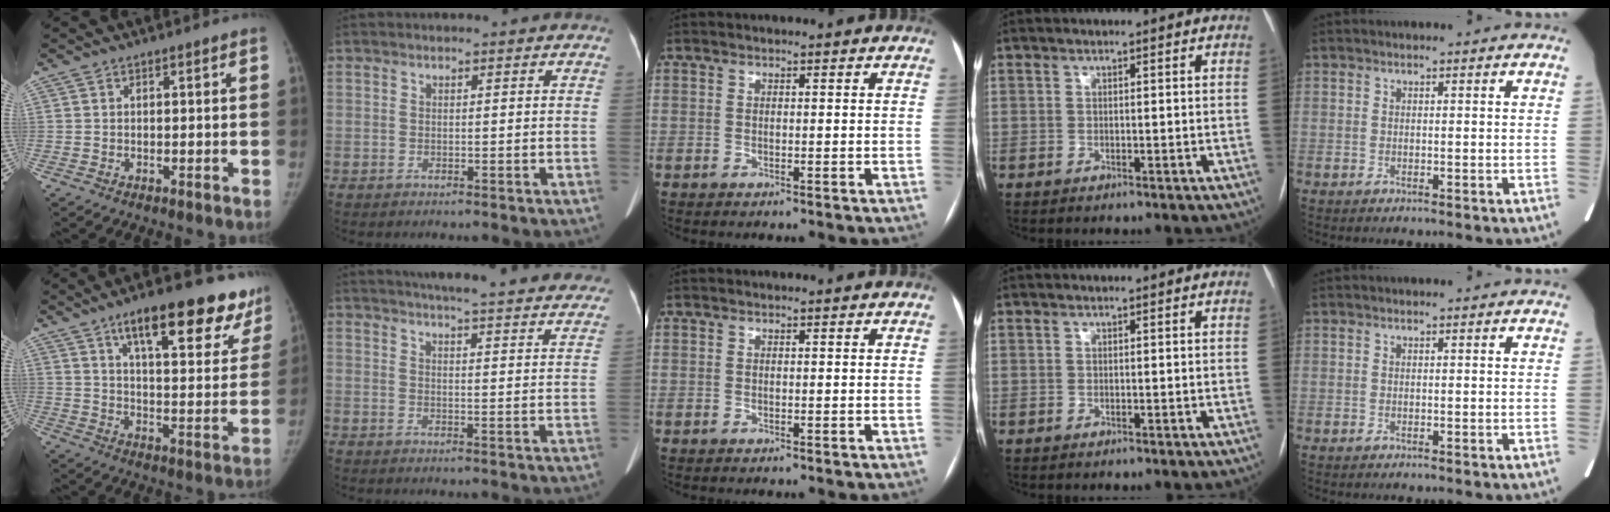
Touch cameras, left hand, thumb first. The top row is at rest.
{"thumb": {"total": 21.4, "force": [14.1, 7.3, 14.3], "torque": [-0.139, -0.049, 0.195]}, "index": {"total": 29.7, "force": [27.1, 3.4, 11.5], "torque": [-0.165, -0.063, 0.310]}}